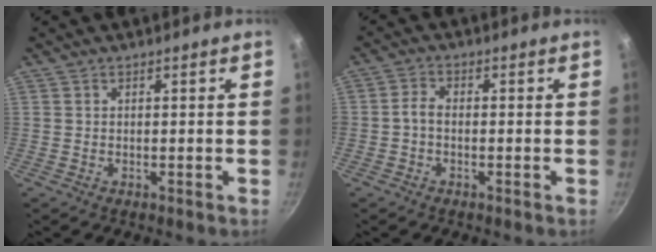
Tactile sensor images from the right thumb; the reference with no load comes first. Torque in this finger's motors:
{"motor_torque": [-0.42, 0.11, 0.76, -0.12, 0.04]}